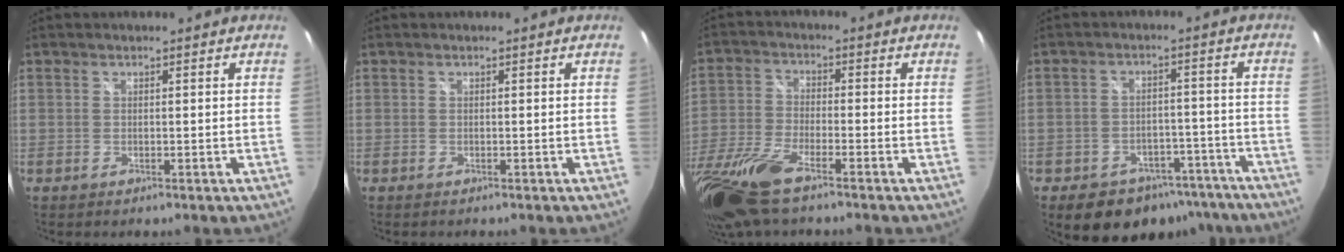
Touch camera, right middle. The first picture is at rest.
{"total": 0.0}
{"total": 14.6, "force": [-10.2, 3.8, 9.7], "torque": [-0.228, -0.037, -0.207]}
{"total": 13.9, "force": [-10.0, 8.2, 5.1], "torque": [-0.102, 0.018, -0.112]}